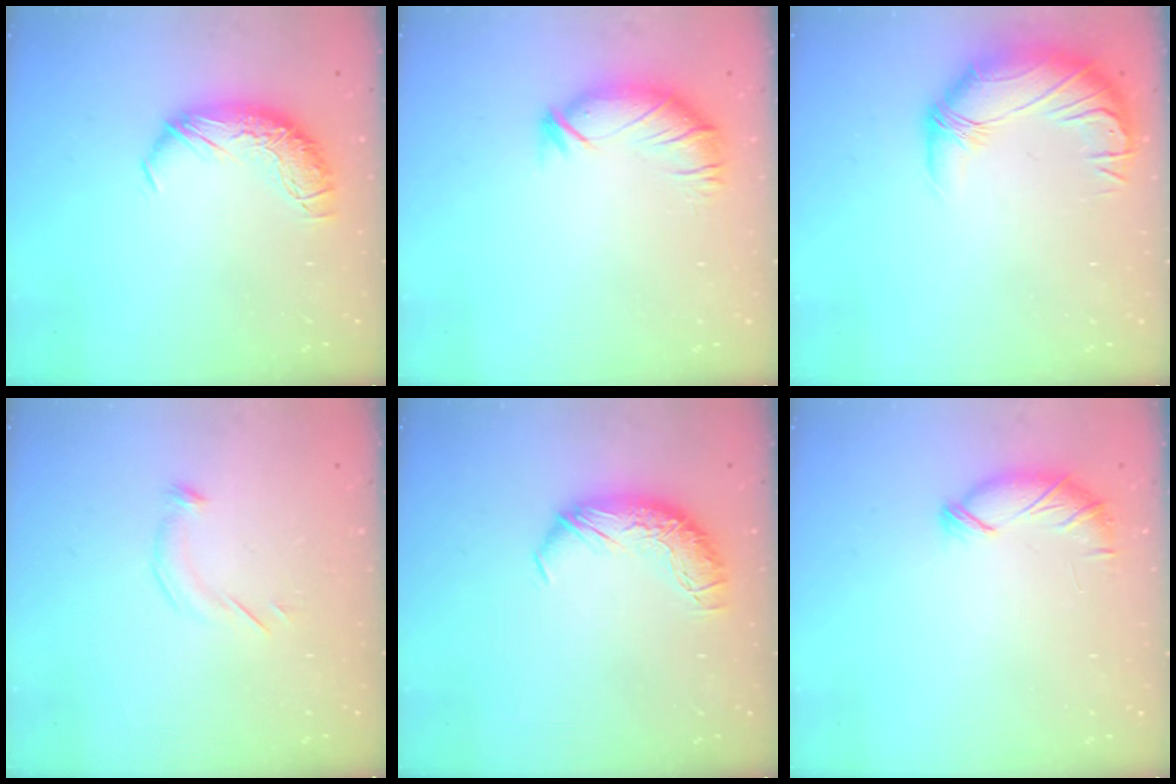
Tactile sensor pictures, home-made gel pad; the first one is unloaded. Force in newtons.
{"total": 3.0, "press": 2.5, "slide": 1.7}
{"total": 3.4, "press": 1.5, "slide": 3.1}
{"total": 5.1, "press": 5.0, "slide": 0.6}
{"total": 0.0}
{"total": 6.4, "press": 6.4, "slide": 0.6}